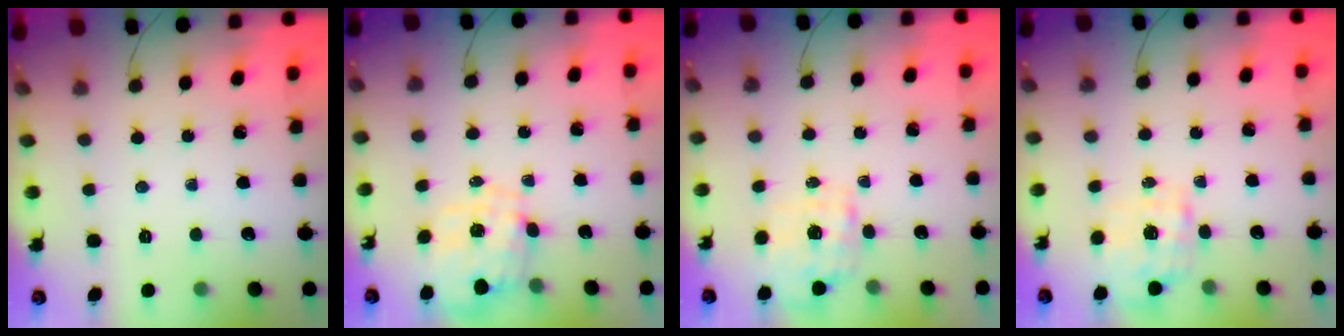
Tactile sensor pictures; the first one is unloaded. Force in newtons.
{"total": 2.1, "press": 1.7, "slide": 1.1}
{"total": 1.7, "press": 1.6, "slide": 0.6}
{"total": 2.0, "press": 1.9, "slide": 0.6}